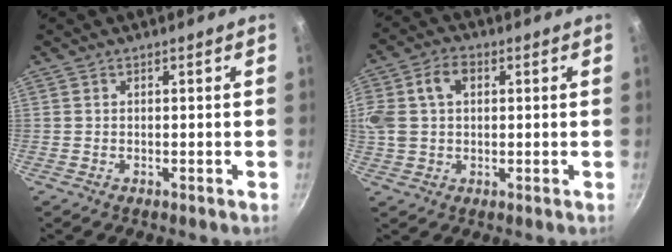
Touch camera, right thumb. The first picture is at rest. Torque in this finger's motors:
{"motor_torque": [1.11, 1.66, 1.02, 0.61, 0.09]}